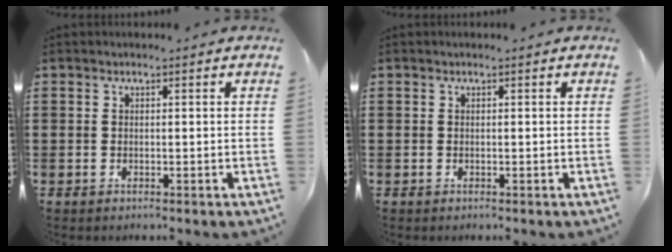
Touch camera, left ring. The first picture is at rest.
{"total": 0.0}